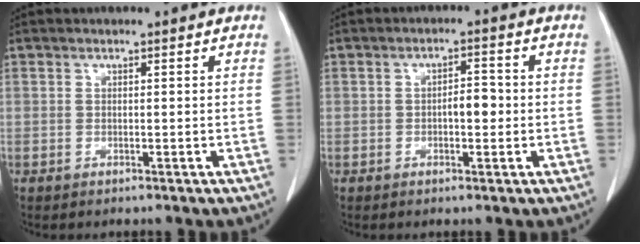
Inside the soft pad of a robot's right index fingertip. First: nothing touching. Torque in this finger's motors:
{"motor_torque": [0.66, -0.23, 0.13, 0.02]}